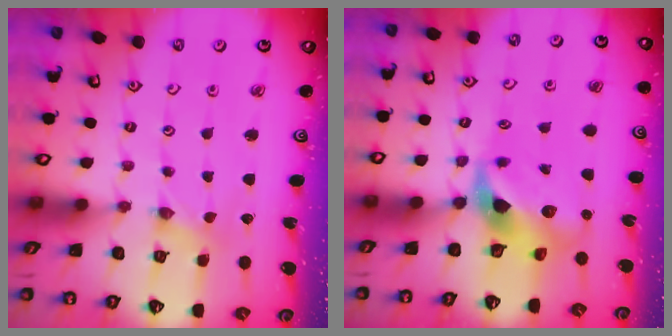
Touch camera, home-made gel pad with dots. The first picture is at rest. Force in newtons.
{"total": 11.0, "press": 10.9, "slide": 1.6}